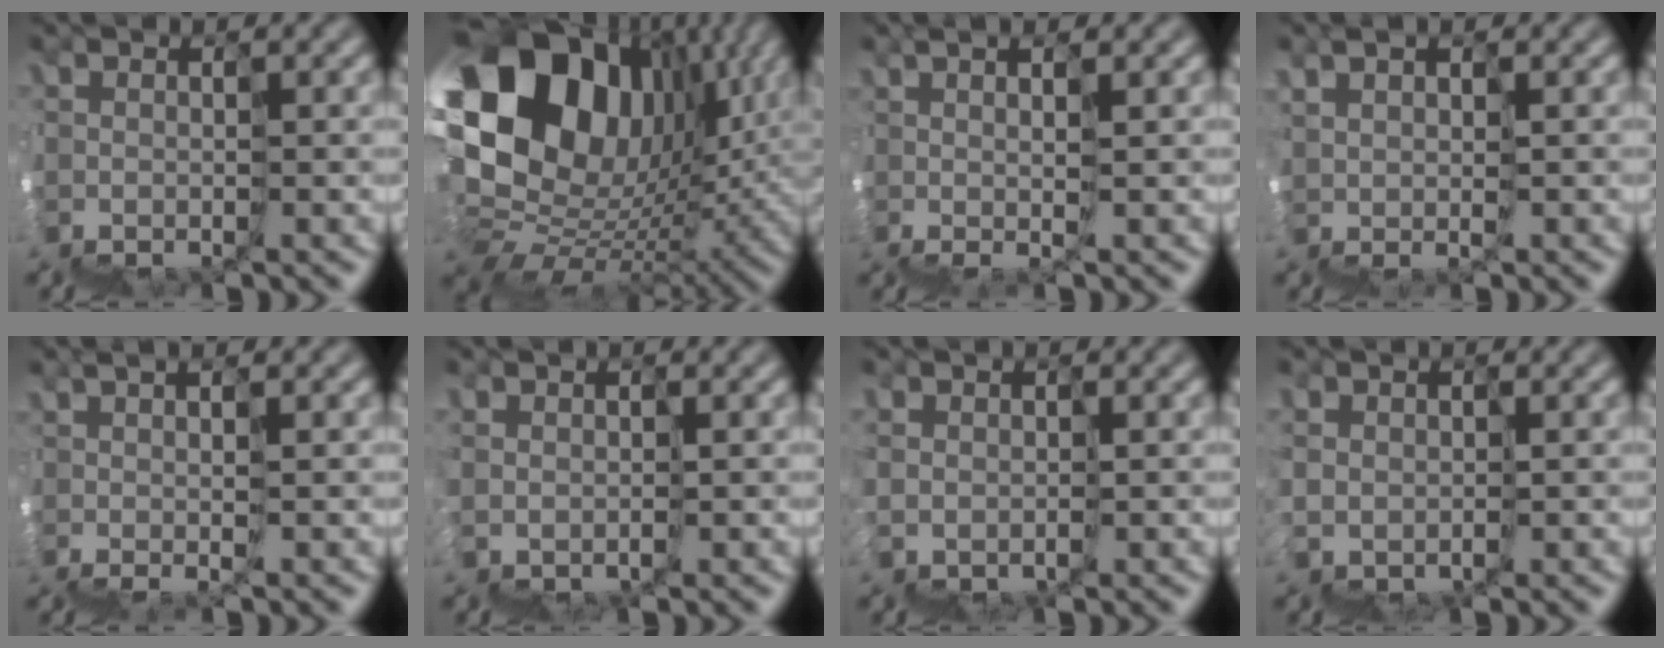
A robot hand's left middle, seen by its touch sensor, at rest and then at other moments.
{"total": 14.0, "force": [6.6, 10.2, 6.9], "torque": [-0.127, 0.039, 0.127]}
{"total": 2.5, "force": [1.4, -1.1, 1.8], "torque": [-0.004, 0.003, 0.033]}
{"total": 2.2, "force": [1.9, -0.9, -0.8], "torque": [0.023, 0.017, 0.036]}
{"total": 2.2, "force": [0.8, -1.0, 1.7], "torque": [-0.011, -0.006, 0.029]}
{"total": 1.6, "force": [-0.5, 1.5, -0.3], "torque": [0.013, -0.003, -0.002]}
{"total": 2.0, "force": [-0.7, 1.8, -0.4], "torque": [0.015, -0.004, -0.001]}
{"total": 2.1, "force": [-0.1, 1.9, -0.7], "torque": [0.019, 0.003, 0.001]}